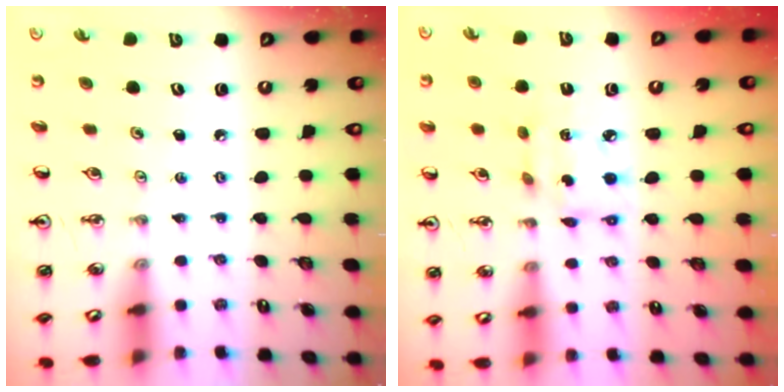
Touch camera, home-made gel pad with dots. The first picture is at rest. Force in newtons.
{"total": 6.4, "press": 6.4, "slide": 0.3}